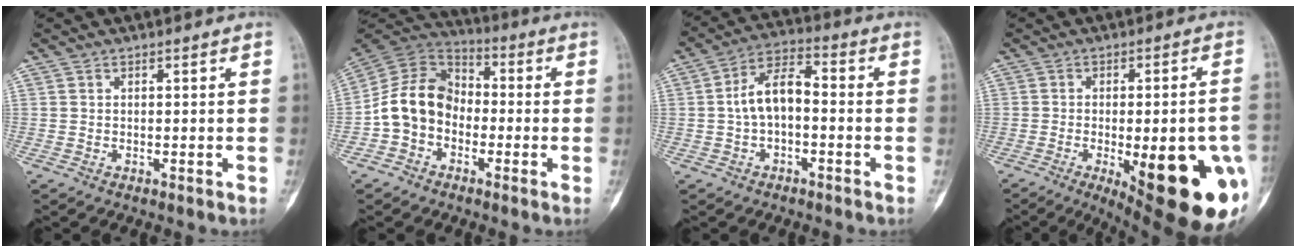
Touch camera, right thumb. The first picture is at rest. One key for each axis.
{"total": 12.4, "fx": -2.7, "fy": 9.9, "fz": 7.0, "tx": -0.112, "ty": 0.046, "tz": -0.064}
{"total": 8.7, "fx": -0.8, "fy": 5.0, "fz": 7.0, "tx": -0.120, "ty": 0.035, "tz": -0.026}
{"total": 25.4, "fx": -7.7, "fy": 8.3, "fz": 22.7, "tx": -0.232, "ty": 0.000, "tz": -0.077}